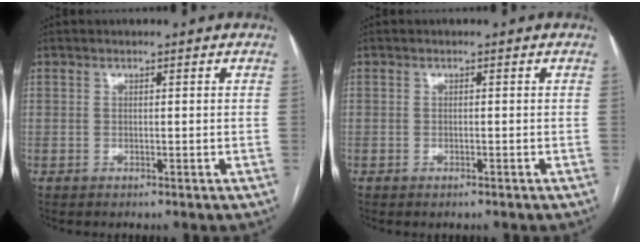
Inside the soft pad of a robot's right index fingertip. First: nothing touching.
{"total": 0.7, "force": [-0.5, 0.2, 0.4], "torque": [-0.008, -0.001, -0.005]}